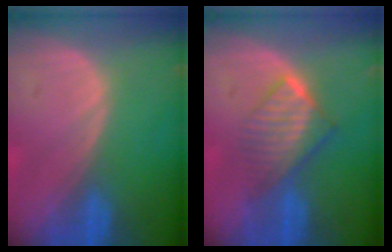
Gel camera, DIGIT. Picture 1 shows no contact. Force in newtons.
{"total": 6.4, "press": 5.6, "slide": 3.2}